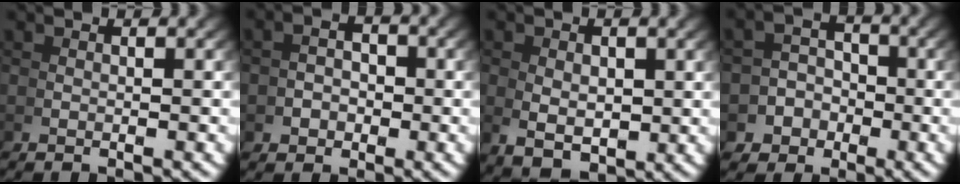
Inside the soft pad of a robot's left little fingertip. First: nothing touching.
{"total": 1.9, "force": [-0.5, 1.5, 1.1], "torque": [-0.006, -0.004, -0.009]}
{"total": 3.7, "force": [-0.8, 2.3, 2.8], "torque": [-0.059, -0.032, 0.011]}
{"total": 6.1, "force": [-2.4, 5.4, 1.8], "torque": [-0.028, -0.014, -0.045]}